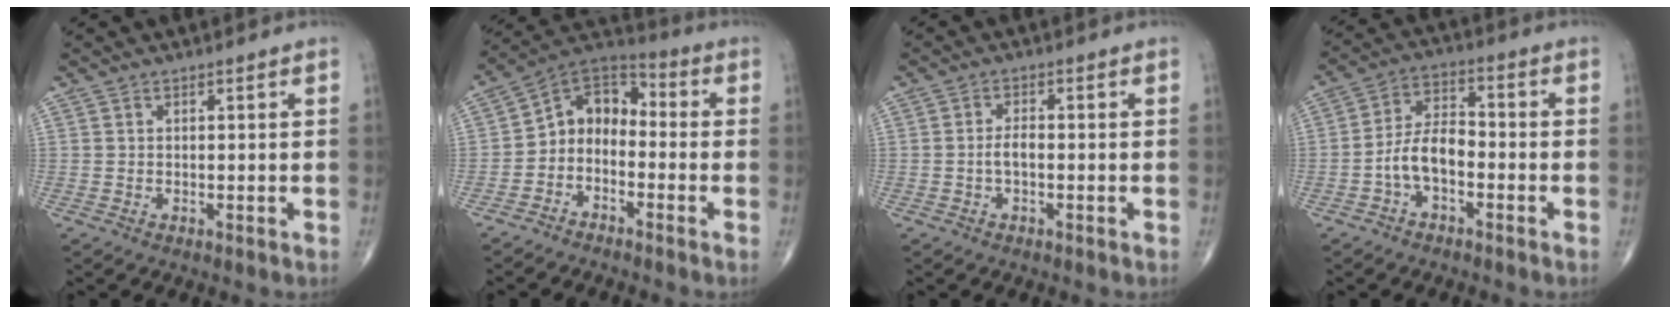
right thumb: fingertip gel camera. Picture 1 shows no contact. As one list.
[{"total": 9.0, "force": [-2.7, 6.6, 5.5], "torque": [-0.066, 0.062, -0.070]}, {"total": 2.1, "force": [-0.6, 0.9, 1.9], "torque": [-0.034, 0.006, -0.012]}, {"total": 7.4, "force": [-2.7, 3.9, 5.7], "torque": [-0.102, 0.037, -0.058]}]